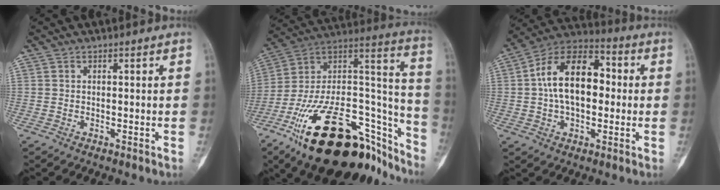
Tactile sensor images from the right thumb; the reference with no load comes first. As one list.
[{"total": 38.3, "force": [-23.5, 16.8, 25.1], "torque": [-0.348, 0.074, -0.375]}, {"total": 16.6, "force": [0.9, 10.1, 13.1], "torque": [-0.200, 0.038, 0.006]}]